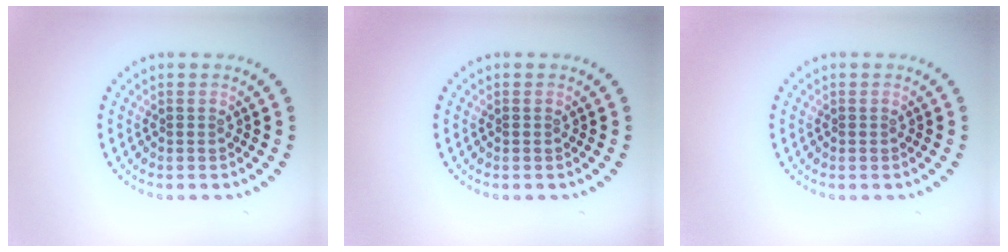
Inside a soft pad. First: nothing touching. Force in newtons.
{"total": 0.0}
{"total": 0.0}